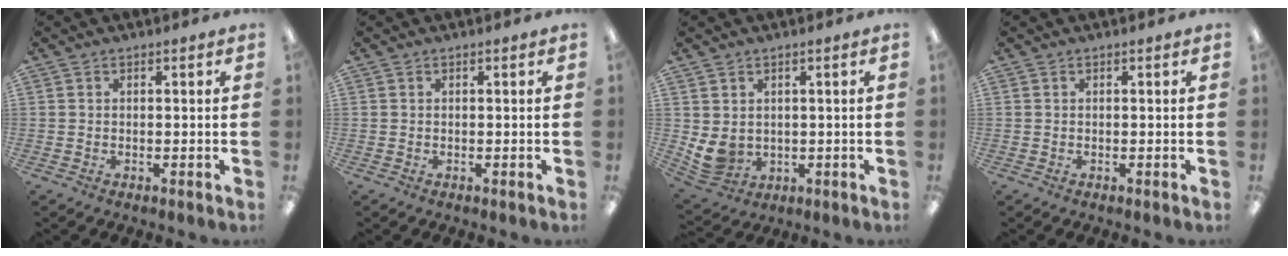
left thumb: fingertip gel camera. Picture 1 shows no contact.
{"total": 0.0}
{"total": 5.7, "force": [0.9, 4.8, 2.9], "torque": [-0.075, -0.010, 0.019]}
{"total": 0.0}